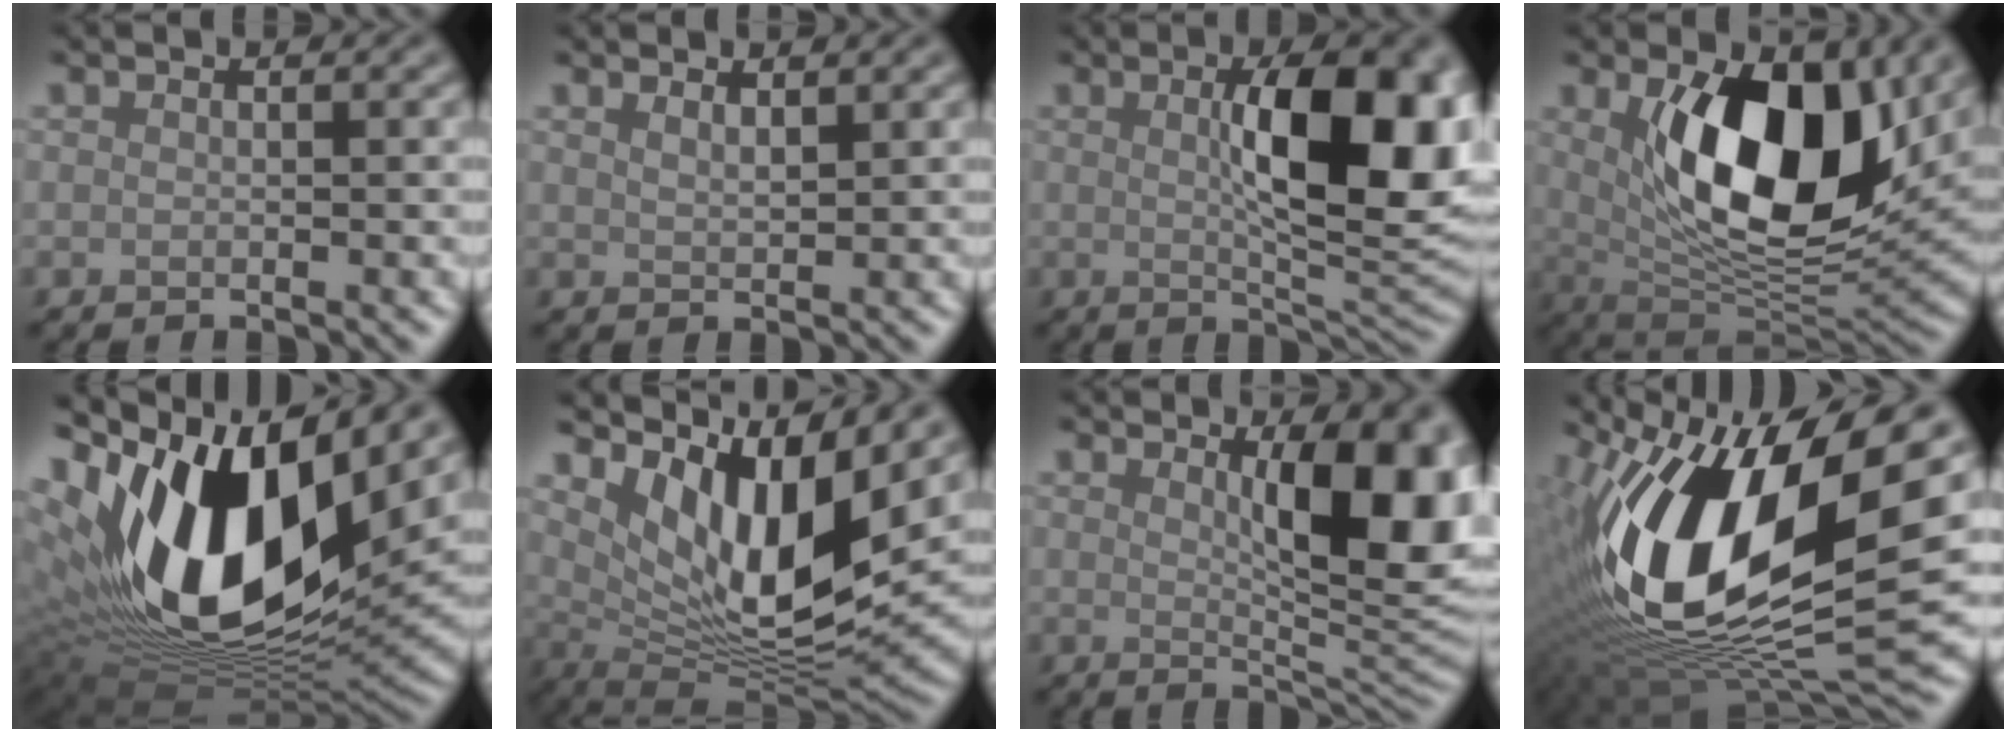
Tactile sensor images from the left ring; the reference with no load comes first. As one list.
[{"total": 1.1, "force": [1.0, 0.1, 0.4], "torque": [-0.009, 0.001, 0.023]}, {"total": 10.8, "force": [1.3, 3.3, 10.2], "torque": [-0.140, 0.005, 0.032]}, {"total": 11.6, "force": [2.6, 5.9, 9.6], "torque": [-0.154, -0.014, 0.051]}, {"total": 16.7, "force": [4.1, 9.4, 13.1], "torque": [-0.267, -0.006, 0.080]}, {"total": 10.9, "force": [4.3, 3.6, 9.4], "torque": [-0.166, -0.015, 0.098]}, {"total": 8.9, "force": [1.9, 2.7, 8.3], "torque": [-0.113, -0.006, 0.042]}, {"total": 17.2, "force": [1.7, 8.2, 15.0], "torque": [-0.299, -0.002, 0.033]}]